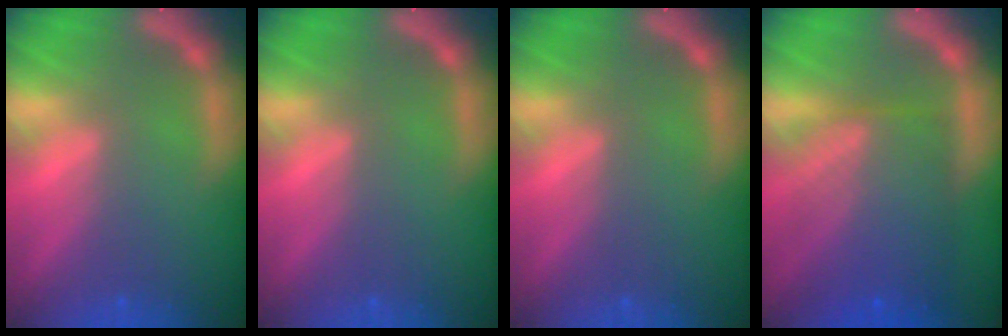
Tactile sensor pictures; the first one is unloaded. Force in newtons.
{"total": 0.0}
{"total": 0.0}
{"total": 9.0}